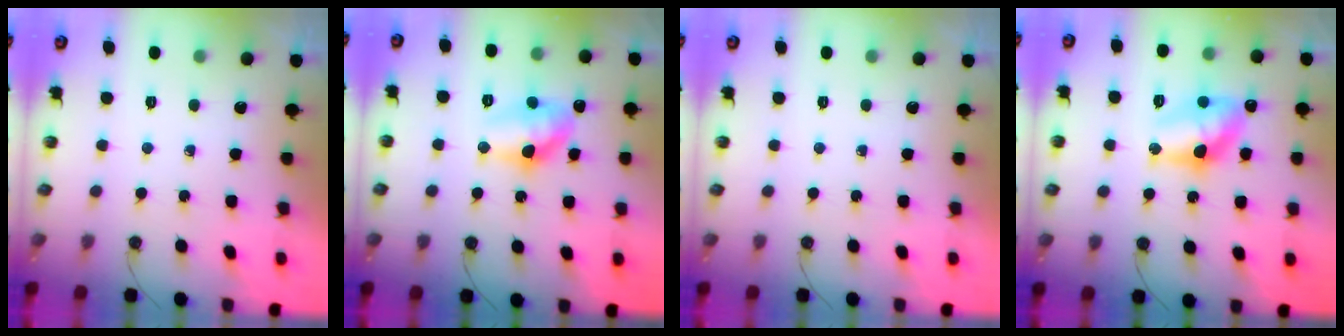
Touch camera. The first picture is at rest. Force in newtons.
{"total": 12.9, "press": 12.1, "slide": 4.4}
{"total": 0.0}
{"total": 14.4, "press": 14.3, "slide": 1.1}